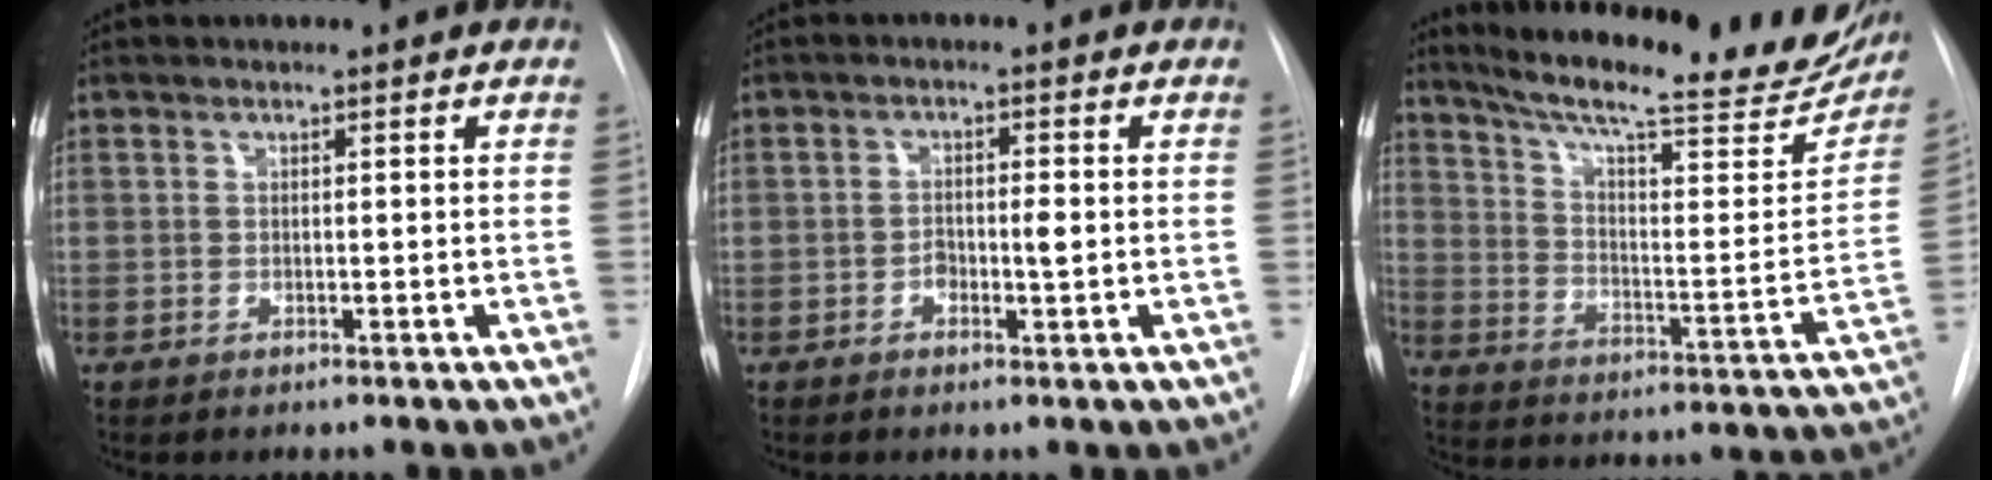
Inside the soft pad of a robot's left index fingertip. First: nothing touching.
{"total": 2.6, "force": [-1.0, 0.8, 2.3], "torque": [-0.038, -0.002, -0.016]}
{"total": 28.0, "force": [23.0, 5.3, 15.1], "torque": [-0.226, -0.044, 0.298]}